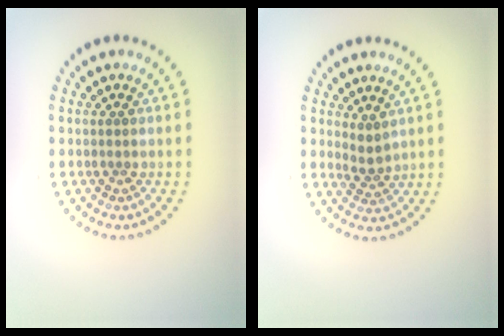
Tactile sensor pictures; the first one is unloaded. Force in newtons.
{"total": 1.9, "press": 1.4, "slide": 1.4}